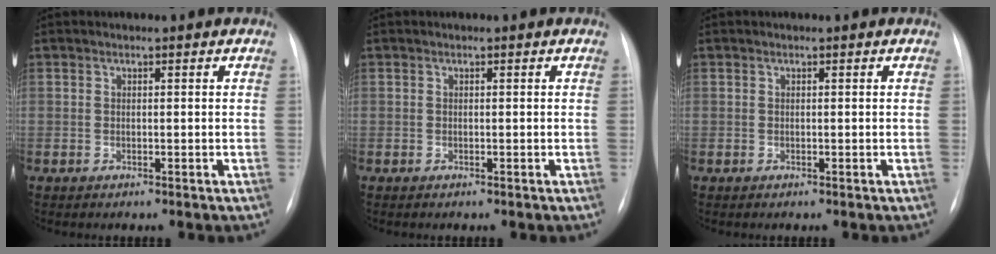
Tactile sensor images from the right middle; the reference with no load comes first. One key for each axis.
{"total": 0.0}
{"total": 0.0}